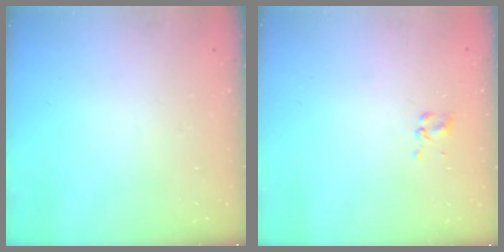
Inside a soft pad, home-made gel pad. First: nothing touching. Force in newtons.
{"total": 1.7, "press": 1.5, "slide": 0.8}